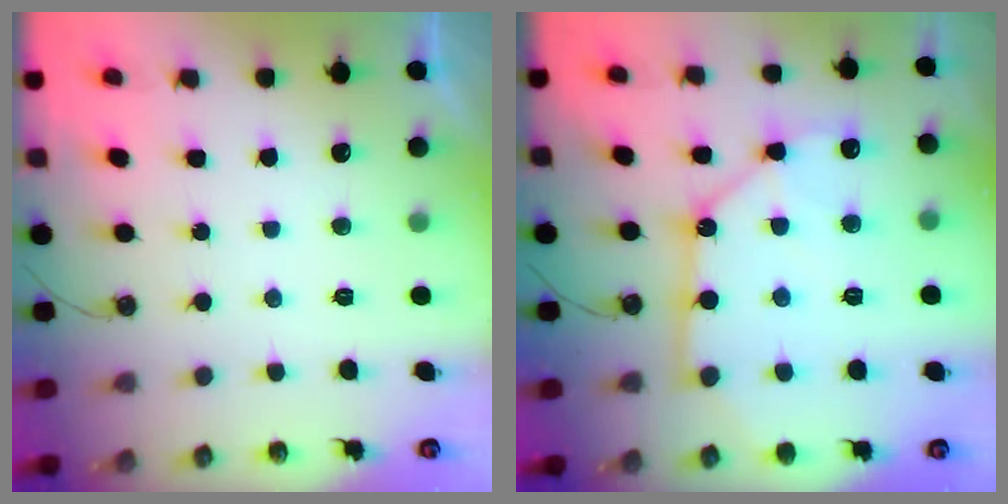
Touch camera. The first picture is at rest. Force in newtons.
{"total": 13.9, "press": 13.8, "slide": 1.4}